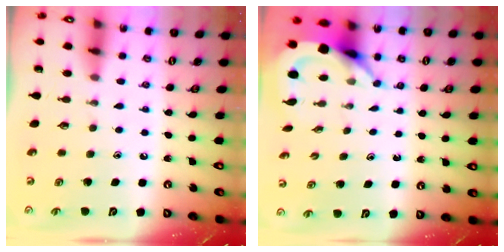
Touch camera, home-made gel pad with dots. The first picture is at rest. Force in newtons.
{"total": 4.8, "press": 4.8, "slide": 0.5}